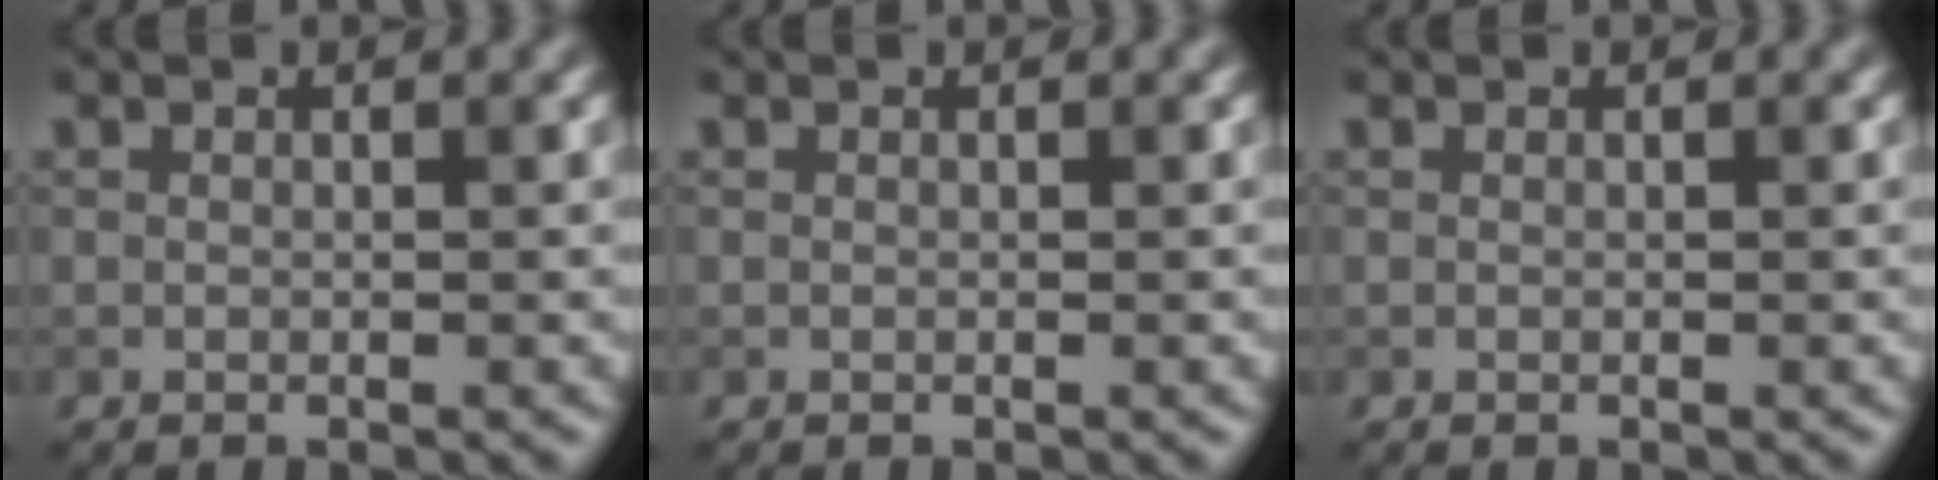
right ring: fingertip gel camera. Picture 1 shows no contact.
{"total": 0.0}
{"total": 0.0}